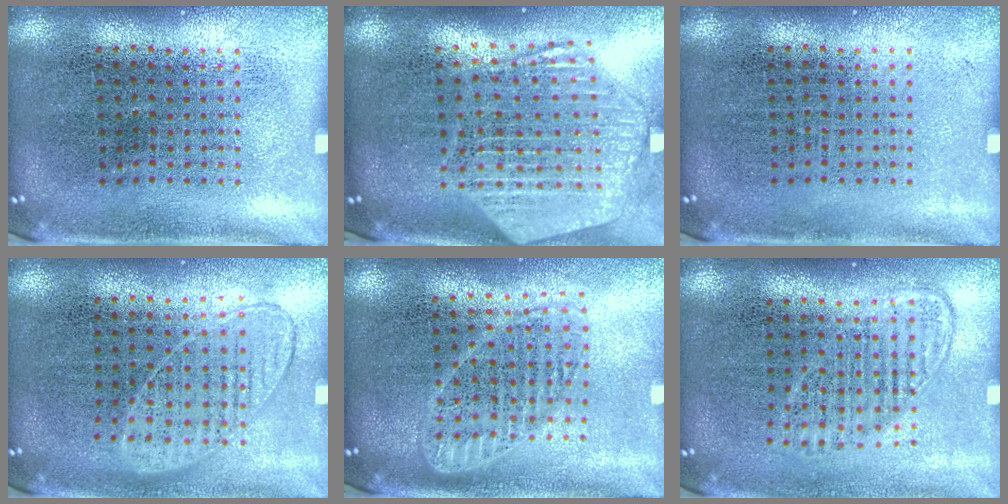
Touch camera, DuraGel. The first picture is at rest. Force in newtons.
{"total": 2.7, "press": 2.2, "slide": 1.6}
{"total": 0.0}
{"total": 0.9, "press": 0.9, "slide": 0.3}
{"total": 1.8, "press": 1.5, "slide": 0.9}
{"total": 1.4, "press": 1.2, "slide": 0.7}